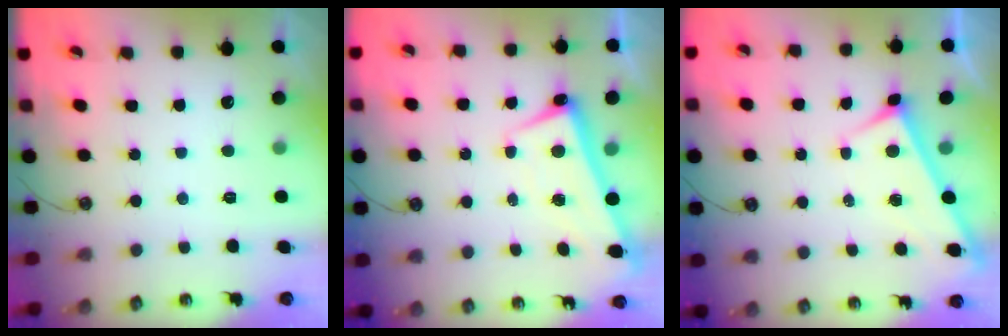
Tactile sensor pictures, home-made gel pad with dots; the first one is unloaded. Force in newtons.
{"total": 2.7, "press": 2.6, "slide": 0.8}
{"total": 3.2, "press": 3.2, "slide": 0.3}